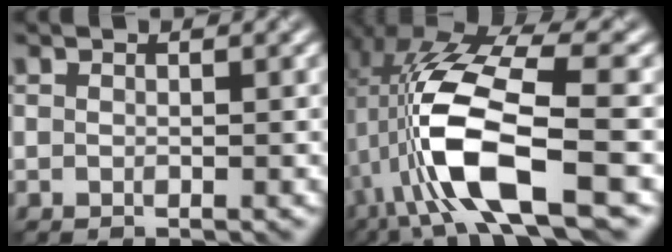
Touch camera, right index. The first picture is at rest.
{"total": 11.6, "force": [-2.0, 4.0, 10.7], "torque": [-0.223, -0.005, -0.037]}